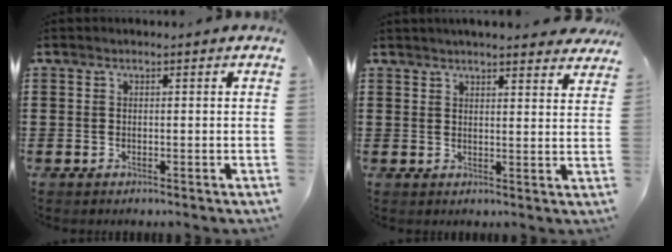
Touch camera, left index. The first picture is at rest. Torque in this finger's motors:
{"motor_torque": [2.14, 0.00, 0.76, 0.12]}